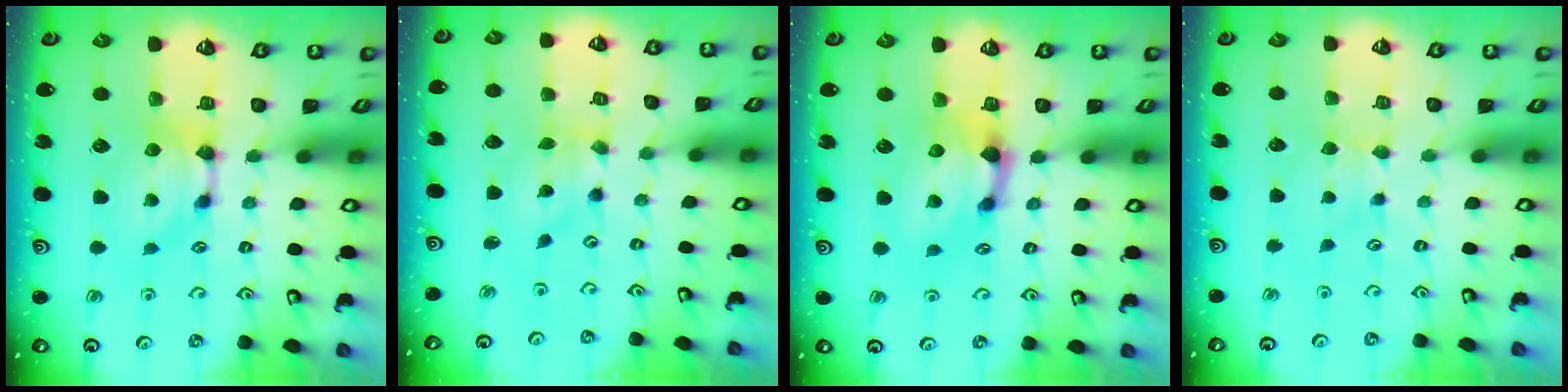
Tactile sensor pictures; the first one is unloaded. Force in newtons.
{"total": 1.7, "press": 1.3, "slide": 1.1}
{"total": 1.7, "press": 1.1, "slide": 1.3}
{"total": 2.4, "press": 2.3, "slide": 0.5}